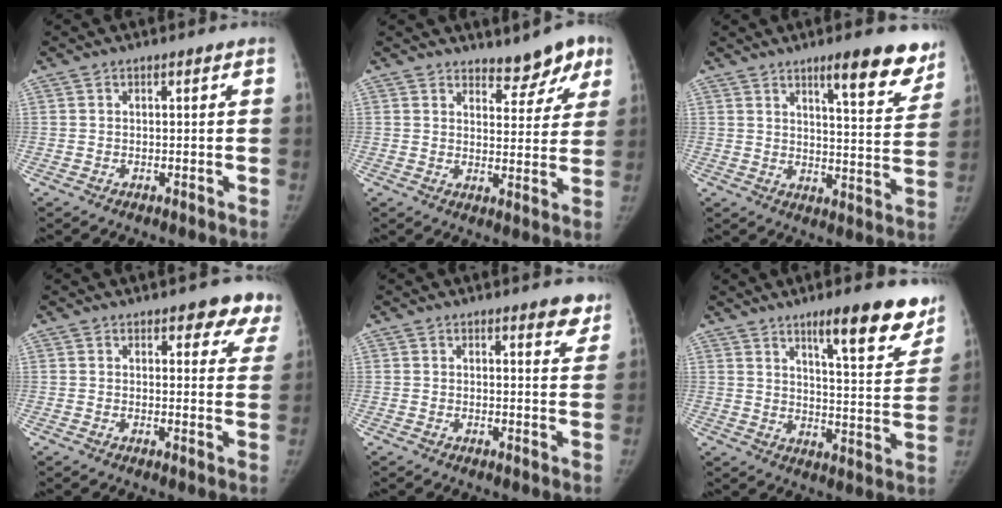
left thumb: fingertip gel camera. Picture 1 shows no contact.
{"total": 7.3, "force": [5.7, 3.4, 3.1], "torque": [-0.001, -0.040, 0.069]}
{"total": 13.0, "force": [8.8, 3.0, 9.0], "torque": [-0.080, -0.054, 0.122]}
{"total": 8.4, "force": [6.3, 3.6, 4.1], "torque": [-0.003, -0.028, 0.060]}
{"total": 4.2, "force": [3.1, 1.4, 2.4], "torque": [-0.007, -0.018, 0.033]}
{"total": 15.7, "force": [10.5, 3.6, 11.0], "torque": [-0.107, -0.067, 0.153]}